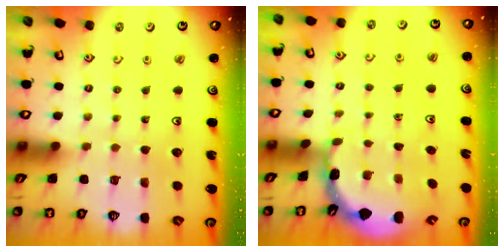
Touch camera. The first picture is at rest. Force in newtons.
{"total": 1.8, "press": 1.8, "slide": 0.1}